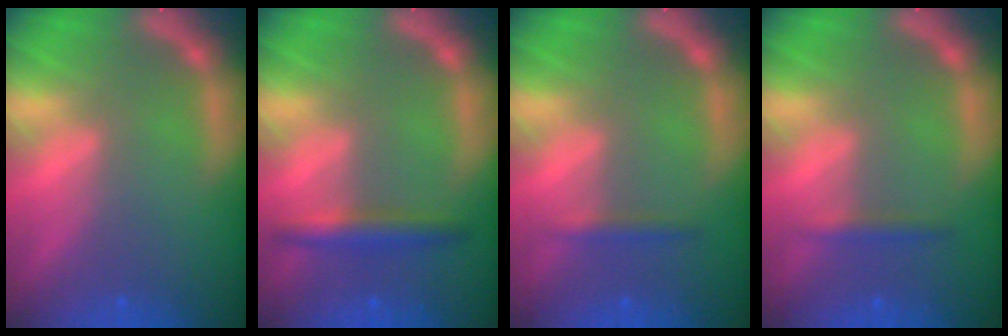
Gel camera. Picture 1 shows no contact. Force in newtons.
{"total": 3.0}
{"total": 1.4}
{"total": 1.4}